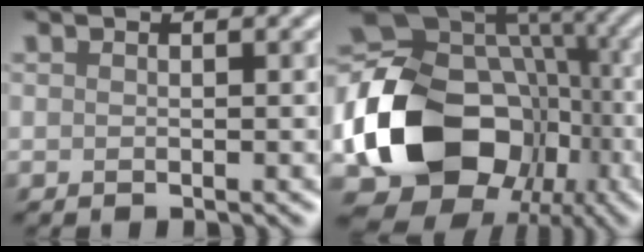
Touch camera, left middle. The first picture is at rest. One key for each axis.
{"total": 15.5, "fx": -3.9, "fy": 12.2, "fz": 8.6, "tx": -0.156, "ty": -0.017, "tz": -0.068}